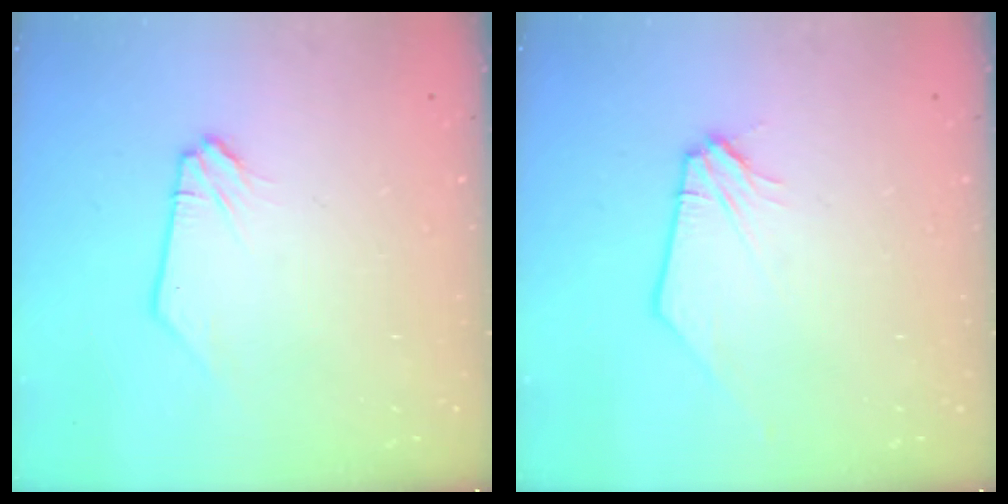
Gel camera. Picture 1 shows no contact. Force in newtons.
{"total": 1.2, "press": 1.2, "slide": 0.1}